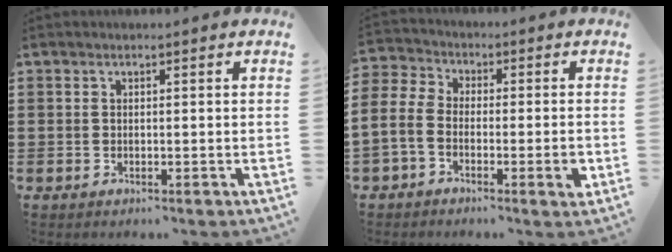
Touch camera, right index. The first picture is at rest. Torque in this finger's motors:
{"motor_torque": [2.15, -0.02, 0.64, 0.21]}